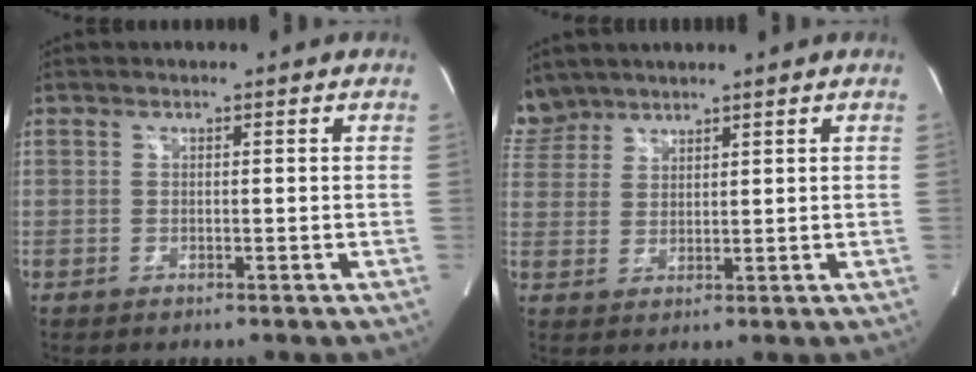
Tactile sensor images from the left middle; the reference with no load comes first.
{"total": 5.1, "force": [4.6, 2.1, -0.1], "torque": [0.001, 0.012, 0.100]}